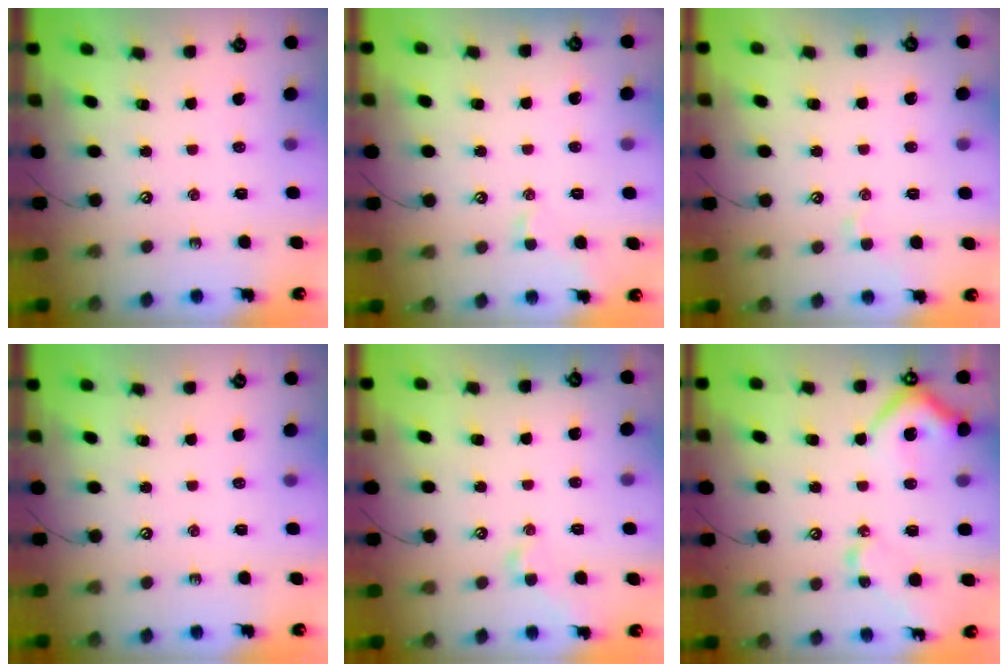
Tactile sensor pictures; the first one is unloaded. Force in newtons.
{"total": 0.9, "press": 0.7, "slide": 0.6}
{"total": 0.9, "press": 0.8, "slide": 0.5}
{"total": 0.0}
{"total": 1.2, "press": 1.2, "slide": 0.1}
{"total": 11.3, "press": 11.1, "slide": 1.5}